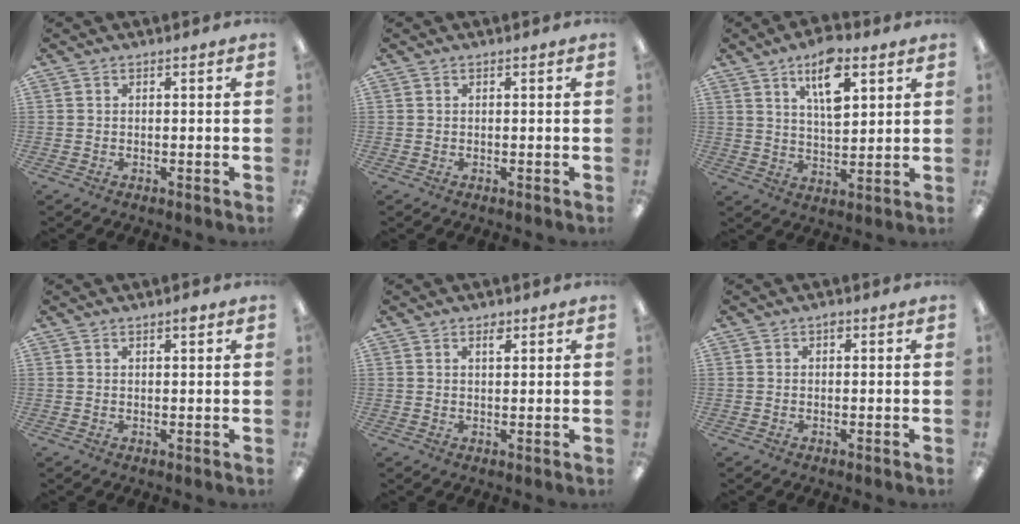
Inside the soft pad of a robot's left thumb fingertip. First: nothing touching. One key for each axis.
{"total": 0.0}
{"total": 11.2, "fx": 6.2, "fy": 4.9, "fz": 7.9, "tx": -0.119, "ty": -0.018, "tz": 0.102}
{"total": 1.9, "fx": 1.3, "fy": 0.5, "fz": 1.3, "tx": -0.020, "ty": 0.000, "tz": 0.020}
{"total": 2.3, "fx": 1.5, "fy": 1.0, "fz": 1.4, "tx": -0.016, "ty": -0.004, "tz": 0.023}
{"total": 1.0, "fx": 0.4, "fy": 0.6, "fz": 0.7, "tx": -0.015, "ty": 0.003, "tz": 0.006}